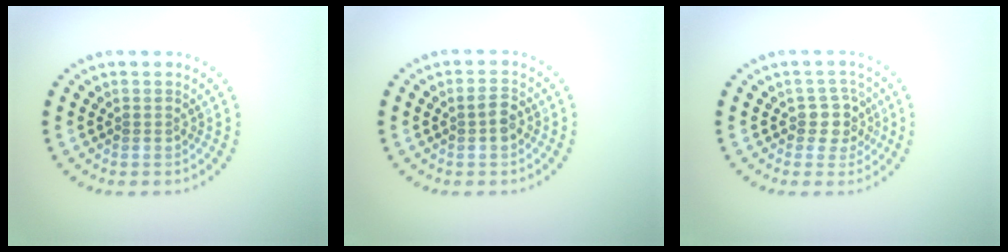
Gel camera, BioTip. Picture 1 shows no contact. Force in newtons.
{"total": 1.7, "press": 1.7, "slide": 0.1}
{"total": 2.4, "press": 2.0, "slide": 1.3}